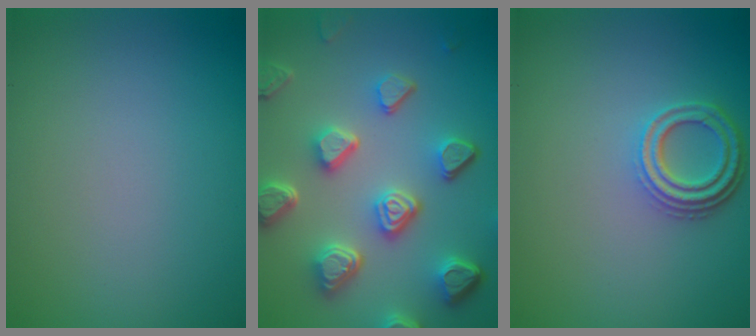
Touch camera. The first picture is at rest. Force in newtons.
{"total": 7.3, "press": 5.6, "slide": 4.7}
{"total": 3.4, "press": 2.7, "slide": 2.1}